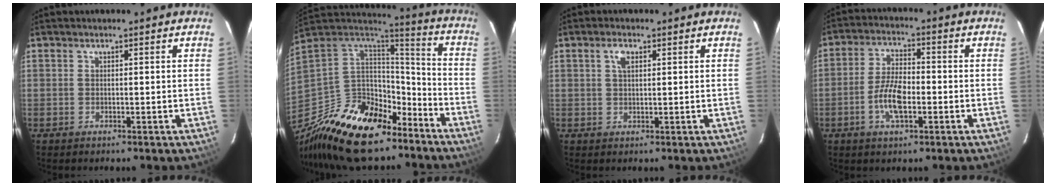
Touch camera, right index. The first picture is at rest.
{"total": 27.2, "force": [-17.7, 13.9, 15.1], "torque": [-0.324, 0.002, -0.279]}
{"total": 2.4, "force": [1.0, 1.1, 1.8], "torque": [-0.036, 0.007, 0.018]}
{"total": 7.8, "force": [-2.5, 3.3, 6.6], "torque": [-0.134, 0.005, -0.047]}